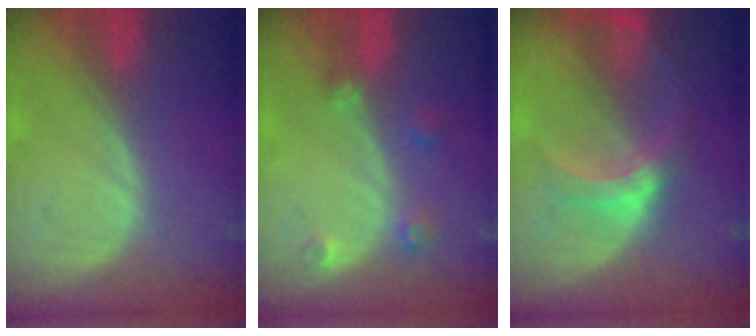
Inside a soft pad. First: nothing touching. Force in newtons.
{"total": 2.7, "press": 2.6, "slide": 0.4}
{"total": 5.3, "press": 5.3, "slide": 0.5}